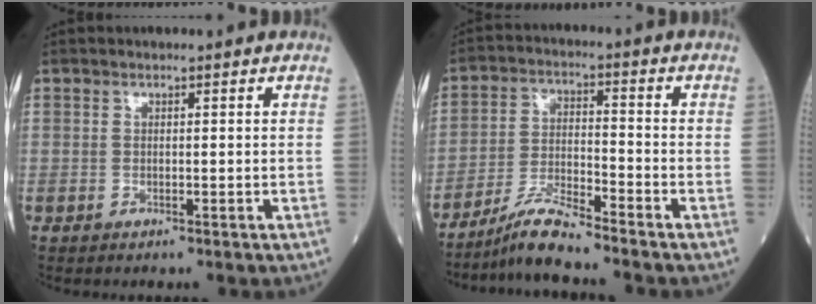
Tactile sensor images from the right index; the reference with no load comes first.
{"total": 6.9, "force": [-6.2, -0.6, 2.9], "torque": [-0.057, -0.017, -0.119]}